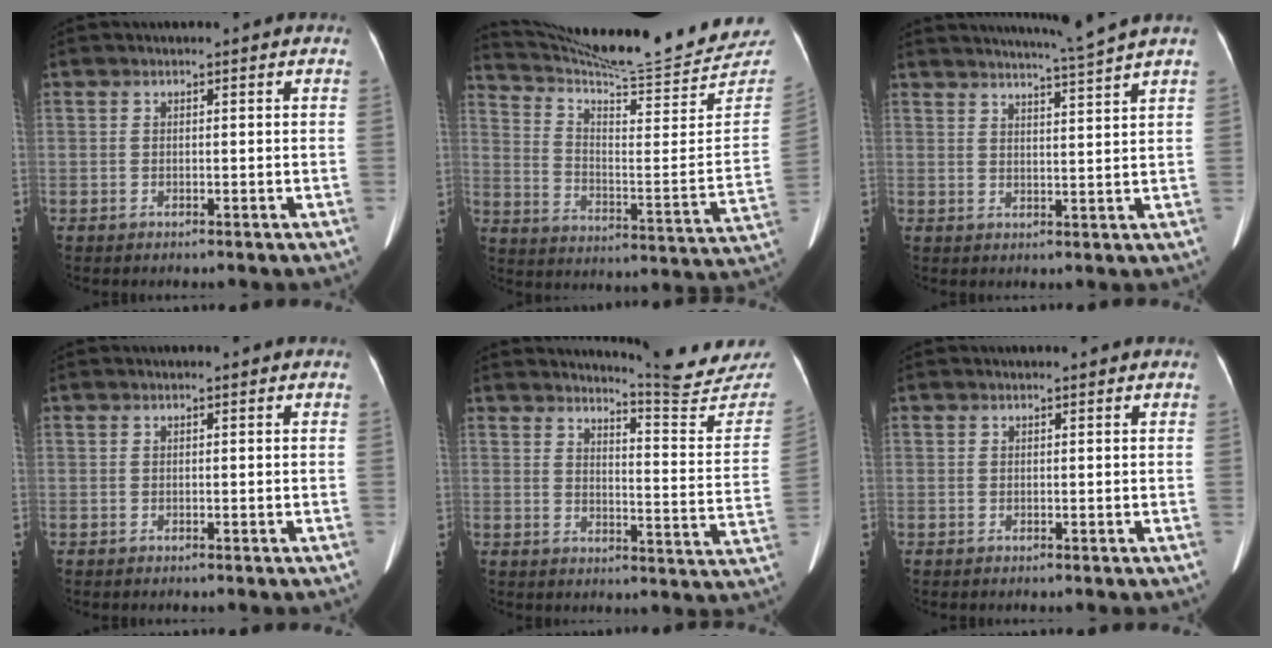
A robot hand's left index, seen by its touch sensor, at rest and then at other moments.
{"total": 24.8, "force": [23.7, -0.4, 7.4], "torque": [-0.126, -0.115, 0.324]}
{"total": 7.4, "force": [6.6, -2.4, 2.5], "torque": [-0.041, -0.018, 0.095]}
{"total": 0.0}
{"total": 15.1, "force": [15.0, -0.8, 1.8], "torque": [-0.018, -0.117, 0.167]}
{"total": 1.0, "force": [1.0, 0.1, 0.3], "torque": [-0.007, 0.010, 0.014]}